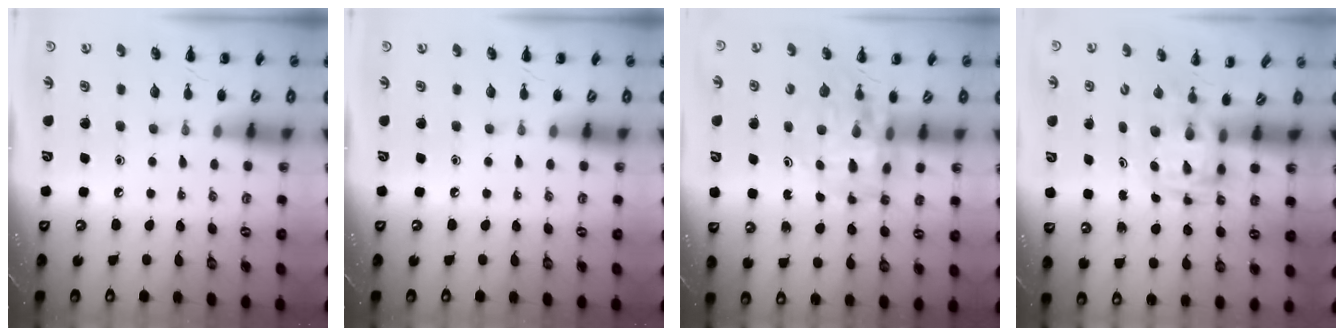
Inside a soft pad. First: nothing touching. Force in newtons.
{"total": 0.0}
{"total": 10.6, "press": 10.1, "slide": 3.3}
{"total": 2.8, "press": 2.8, "slide": 0.6}